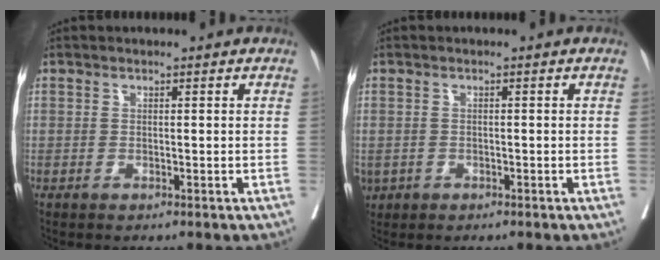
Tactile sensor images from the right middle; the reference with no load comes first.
{"total": 2.5, "force": [-0.9, 2.0, 1.1], "torque": [-0.028, -0.002, -0.012]}